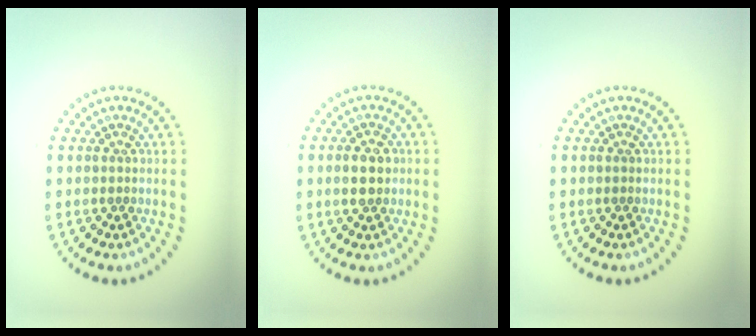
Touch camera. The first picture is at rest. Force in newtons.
{"total": 2.3, "press": 2.3, "slide": 0.2}
{"total": 0.0}